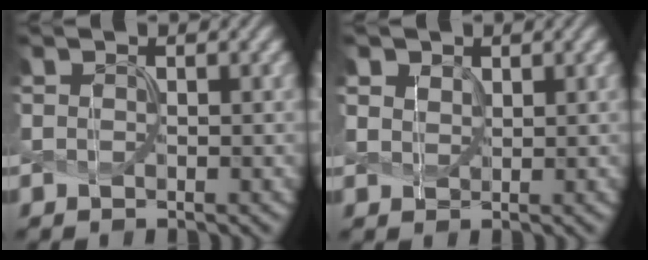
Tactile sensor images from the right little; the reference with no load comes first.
{"total": 1.4, "force": [1.2, 0.8, 0.2], "torque": [-0.014, -0.001, 0.026]}